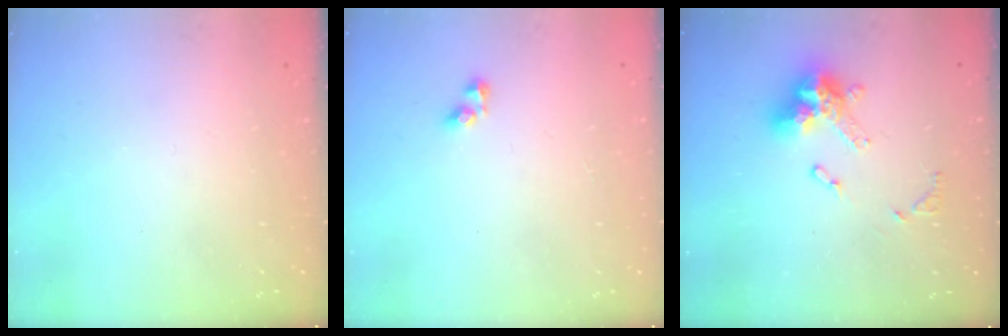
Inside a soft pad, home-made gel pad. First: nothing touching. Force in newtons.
{"total": 3.5, "press": 3.5, "slide": 0.3}
{"total": 13.4, "press": 13.3, "slide": 1.4}